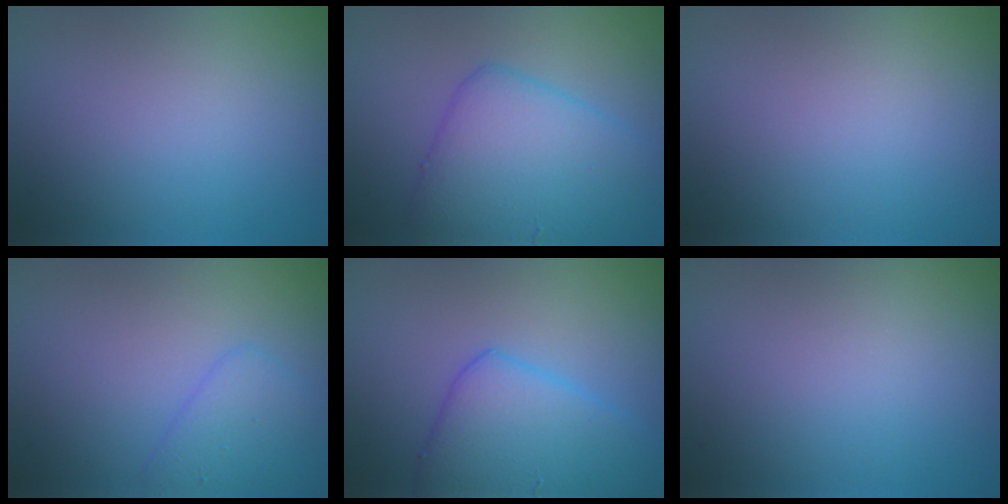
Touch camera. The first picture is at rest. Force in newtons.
{"total": 5.9, "press": 5.9, "slide": 0.3}
{"total": 0.0}
{"total": 2.4, "press": 2.4, "slide": 0.2}
{"total": 5.4, "press": 5.4, "slide": 0.3}
{"total": 0.0}